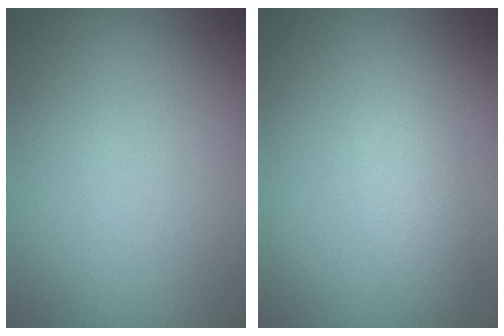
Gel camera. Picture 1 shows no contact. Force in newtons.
{"total": 2.7, "press": 2.7, "slide": 0.0}